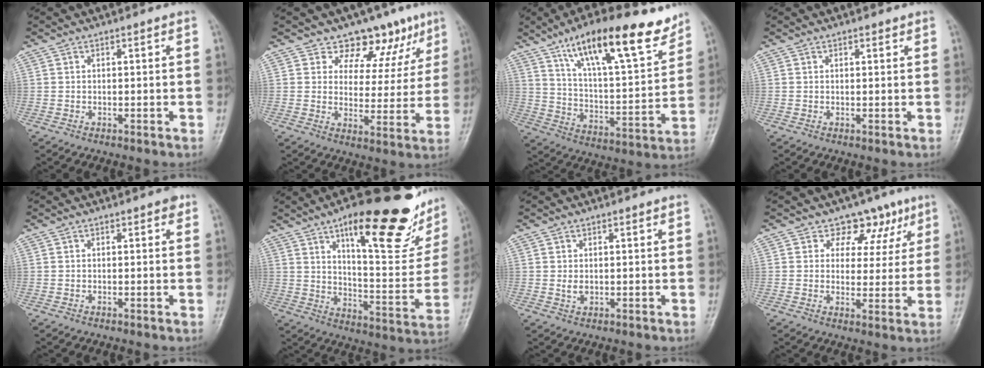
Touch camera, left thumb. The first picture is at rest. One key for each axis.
{"total": 11.1, "fx": 7.9, "fy": 6.8, "fz": 3.8, "tx": 0.000, "ty": -0.041, "tz": 0.099}
{"total": 21.6, "fx": 14.2, "fy": 6.2, "fz": 15.1, "tx": -0.210, "ty": -0.054, "tz": 0.236}
{"total": 1.0, "fx": 0.7, "fy": 0.4, "fz": 0.6, "tx": -0.006, "ty": -0.003, "tz": 0.008}
{"total": 1.1, "fx": 0.6, "fy": 0.6, "fz": 0.7, "tx": -0.003, "ty": 0.000, "tz": 0.002}
{"total": 27.3, "fx": 15.7, "fy": 8.5, "fz": 20.7, "tx": -0.244, "ty": -0.054, "tz": 0.234}
{"total": 1.9, "fx": 0.5, "fy": 1.1, "fz": 1.5, "tx": -0.022, "ty": -0.005, "tz": 0.013}
{"total": 8.1, "fx": 5.2, "fy": 5.9, "fz": 2.1, "tx": 0.022, "ty": -0.019, "tz": 0.062}